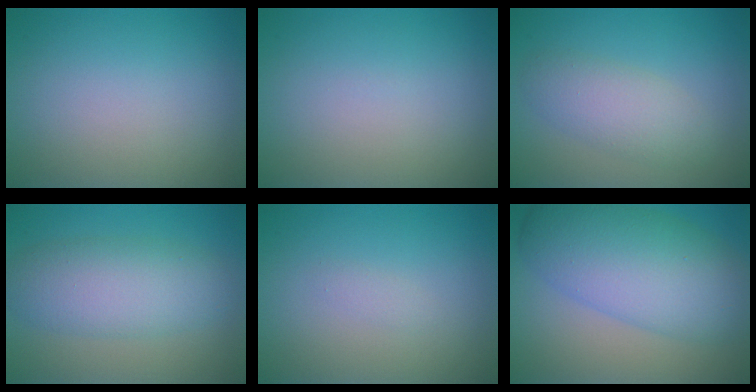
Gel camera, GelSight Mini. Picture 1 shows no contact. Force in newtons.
{"total": 0.0}
{"total": 3.4, "press": 3.4, "slide": 0.2}
{"total": 5.5, "press": 5.5, "slide": 0.2}
{"total": 0.6, "press": 0.6, "slide": 0.0}
{"total": 9.0, "press": 9.0, "slide": 0.2}